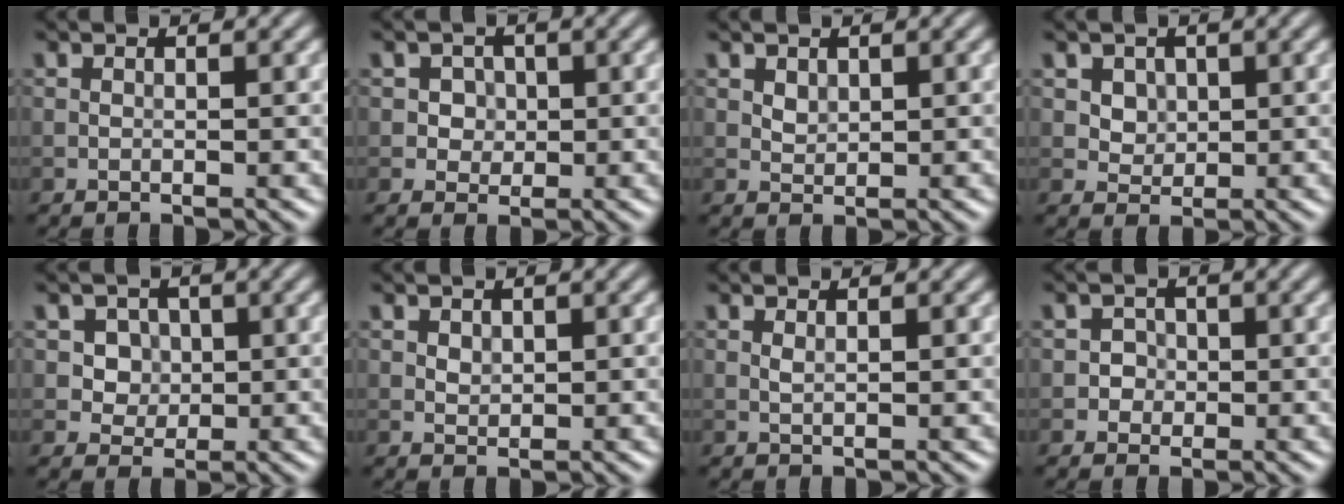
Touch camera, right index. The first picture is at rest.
{"total": 2.2, "force": [0.5, 2.0, 0.9], "torque": [-0.006, 0.000, 0.012]}
{"total": 1.1, "force": [0.6, 0.8, 0.5], "torque": [-0.011, -0.002, 0.014]}
{"total": 2.5, "force": [1.1, 2.0, 1.1], "torque": [-0.030, -0.003, 0.036]}
{"total": 3.4, "force": [1.0, 2.9, 1.5], "torque": [-0.025, -0.004, 0.020]}
{"total": 0.9, "force": [0.5, 0.7, 0.4], "torque": [-0.009, -0.002, 0.010]}
{"total": 0.5, "force": [0.3, 0.1, 0.4], "torque": [-0.011, 0.000, 0.006]}
{"total": 1.4, "force": [-0.2, 1.3, 0.2], "torque": [0.018, -0.001, -0.008]}